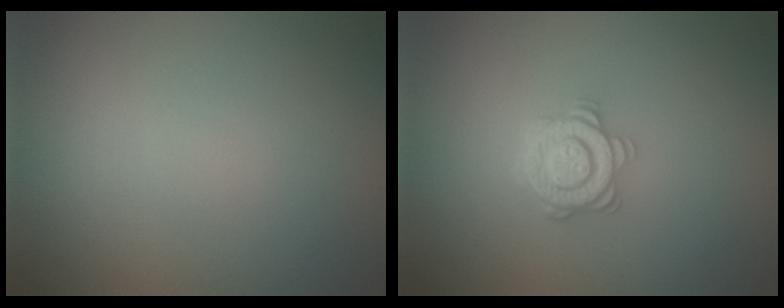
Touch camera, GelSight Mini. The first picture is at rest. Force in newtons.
{"total": 3.1, "press": 3.0, "slide": 0.5}